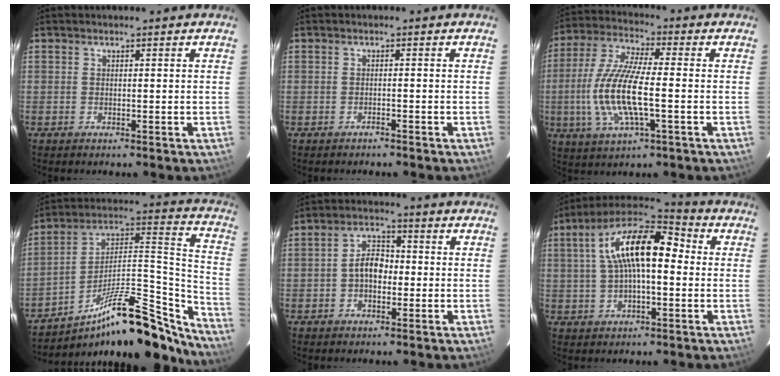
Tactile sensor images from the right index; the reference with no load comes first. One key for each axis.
{"total": 1.0, "fx": -1.0, "fy": 0.1, "fz": 0.2, "tx": -0.007, "ty": 0.003, "tz": -0.016}
{"total": 14.3, "fx": -2.4, "fy": 3.9, "fz": 13.6, "tx": -0.284, "ty": -0.003, "tz": -0.049}
{"total": 25.0, "fx": -20.2, "fy": 6.6, "fz": 13.3, "tx": -0.163, "ty": 0.040, "tz": -0.304}
{"total": 5.1, "fx": -1.0, "fy": 3.5, "fz": 3.7, "tx": -0.066, "ty": 0.019, "tz": -0.017}
{"total": 15.5, "fx": 2.0, "fy": 6.7, "fz": 13.8, "tx": -0.250, "ty": 0.031, "tz": 0.022}